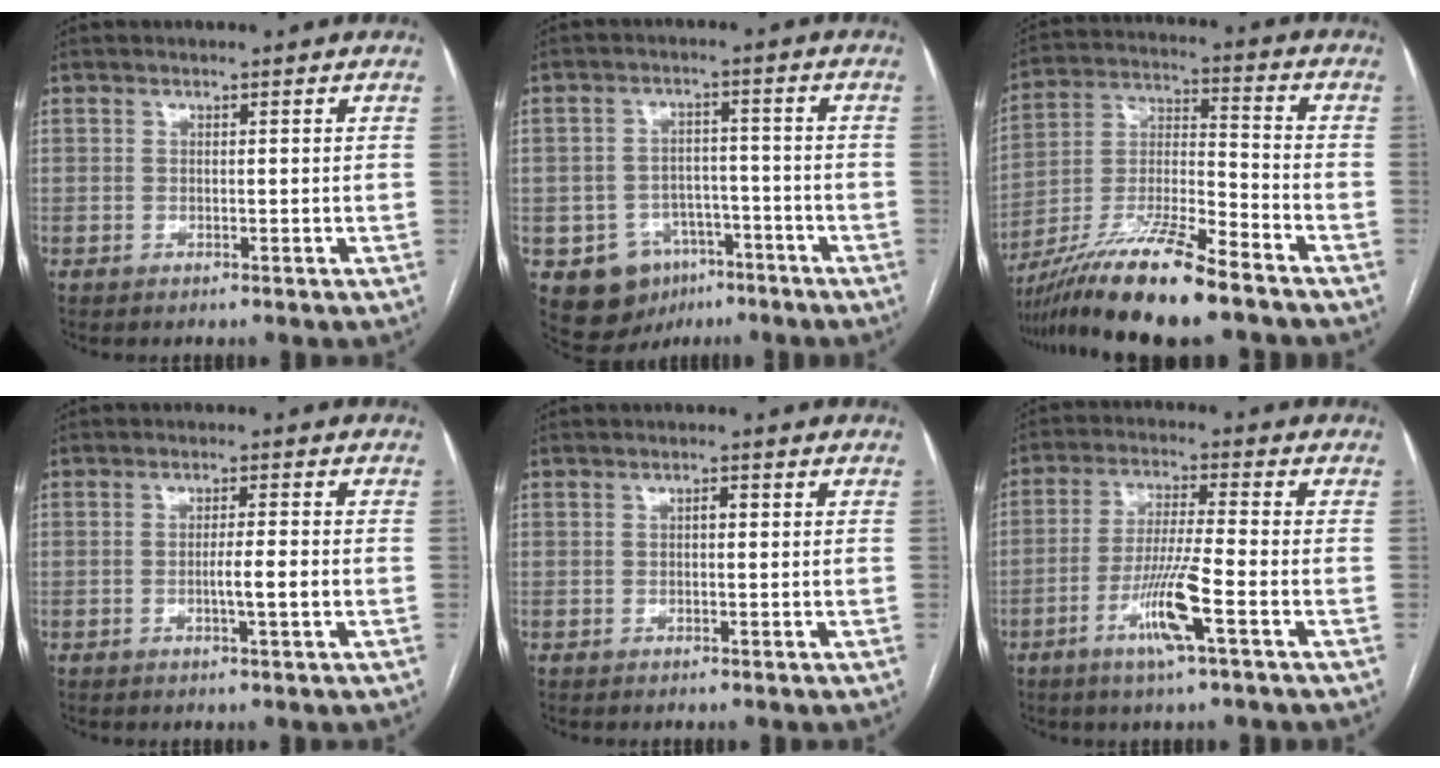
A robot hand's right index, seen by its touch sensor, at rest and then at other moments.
{"total": 8.6, "force": [-4.5, 6.9, 2.5], "torque": [-0.039, 0.020, -0.058]}
{"total": 16.6, "force": [-12.3, 1.2, 11.0], "torque": [-0.224, -0.023, -0.223]}
{"total": 3.4, "force": [-0.8, -0.1, 3.3], "torque": [-0.055, -0.002, -0.013]}
{"total": 1.0, "force": [0.1, 0.4, 0.9], "torque": [-0.012, 0.004, -0.001]}
{"total": 9.0, "force": [-3.9, -0.4, 8.1], "torque": [-0.158, -0.010, -0.076]}